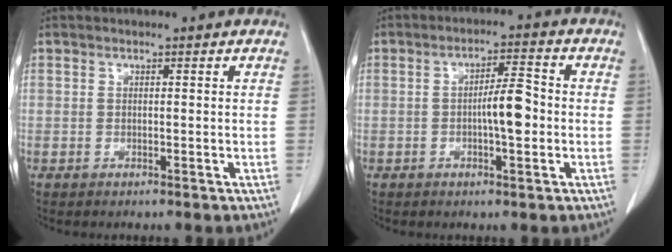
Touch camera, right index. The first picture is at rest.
{"total": 5.6, "force": [-0.7, 1.1, 5.4], "torque": [-0.093, 0.009, -0.011]}